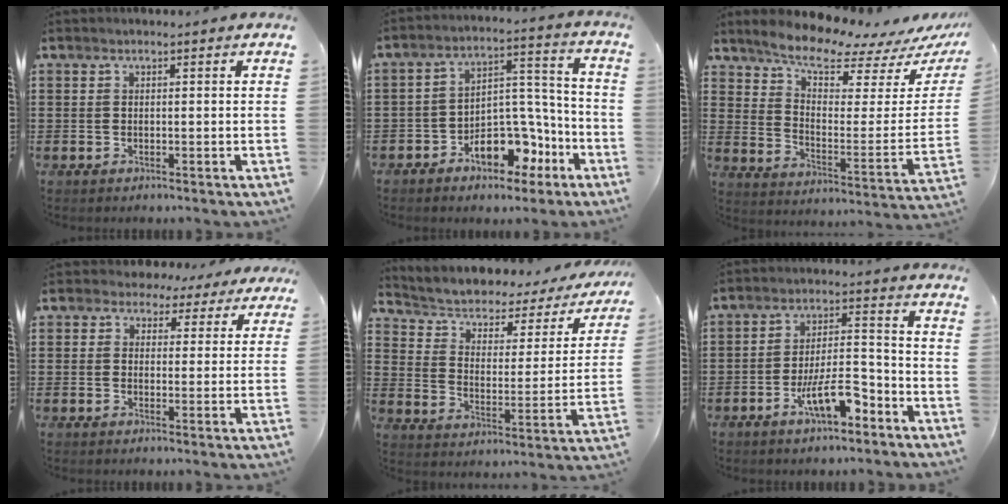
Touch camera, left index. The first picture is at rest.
{"total": 9.6, "force": [-5.9, 5.7, 5.1], "torque": [-0.076, 0.028, -0.104]}
{"total": 9.3, "force": [8.3, 2.0, 3.6], "torque": [-0.095, -0.061, 0.145]}
{"total": 3.2, "force": [2.2, 2.2, 0.6], "torque": [-0.026, 0.005, 0.040]}
{"total": 3.1, "force": [1.5, 2.1, 1.8], "torque": [-0.050, -0.018, 0.014]}
{"total": 8.9, "force": [-5.0, 2.8, 6.8], "torque": [-0.127, 0.010, -0.090]}